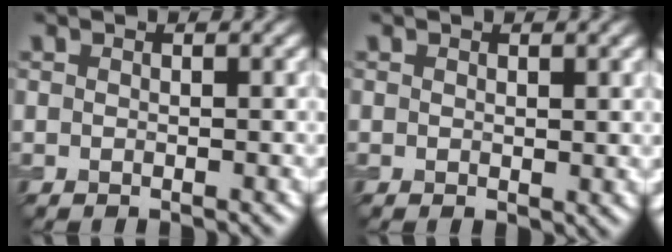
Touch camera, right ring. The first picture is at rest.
{"total": 0.9, "force": [0.2, 0.5, 0.7], "torque": [-0.008, -0.003, 0.004]}